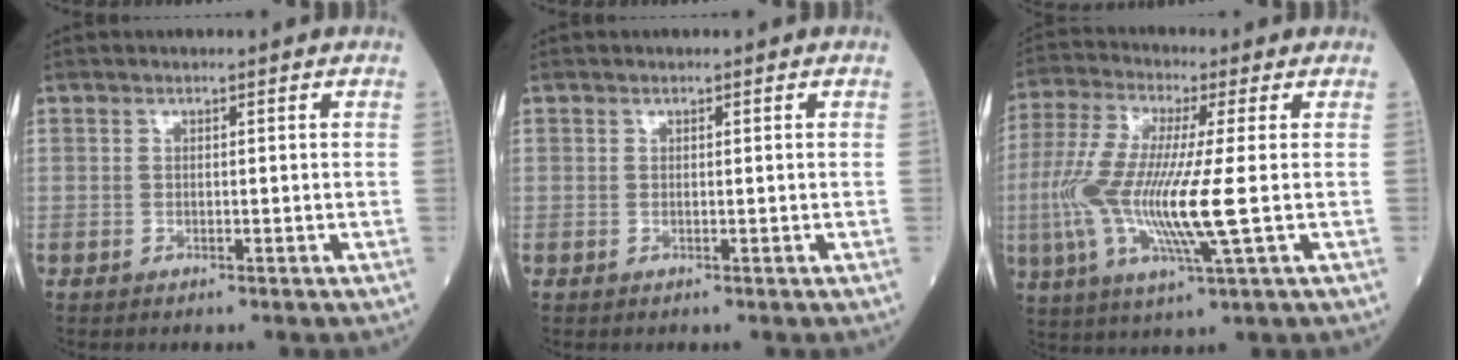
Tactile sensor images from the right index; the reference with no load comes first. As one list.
[{"total": 0.0}, {"total": 14.1, "force": [-1.5, 1.1, 14.0], "torque": [-0.308, -0.014, -0.037]}]